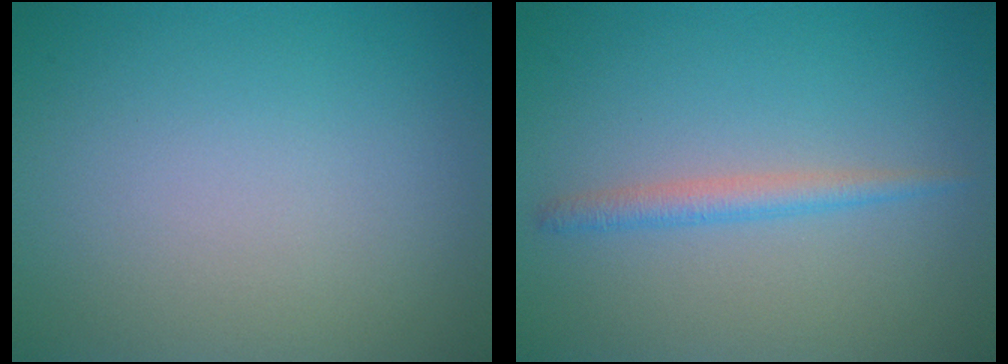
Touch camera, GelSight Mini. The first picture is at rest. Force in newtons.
{"total": 1.7, "press": 1.7, "slide": 0.1}